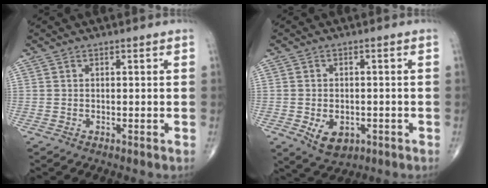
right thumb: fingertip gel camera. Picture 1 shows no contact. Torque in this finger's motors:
{"motor_torque": [-0.23, 0.33, 0.25, 0.12, 0.05]}